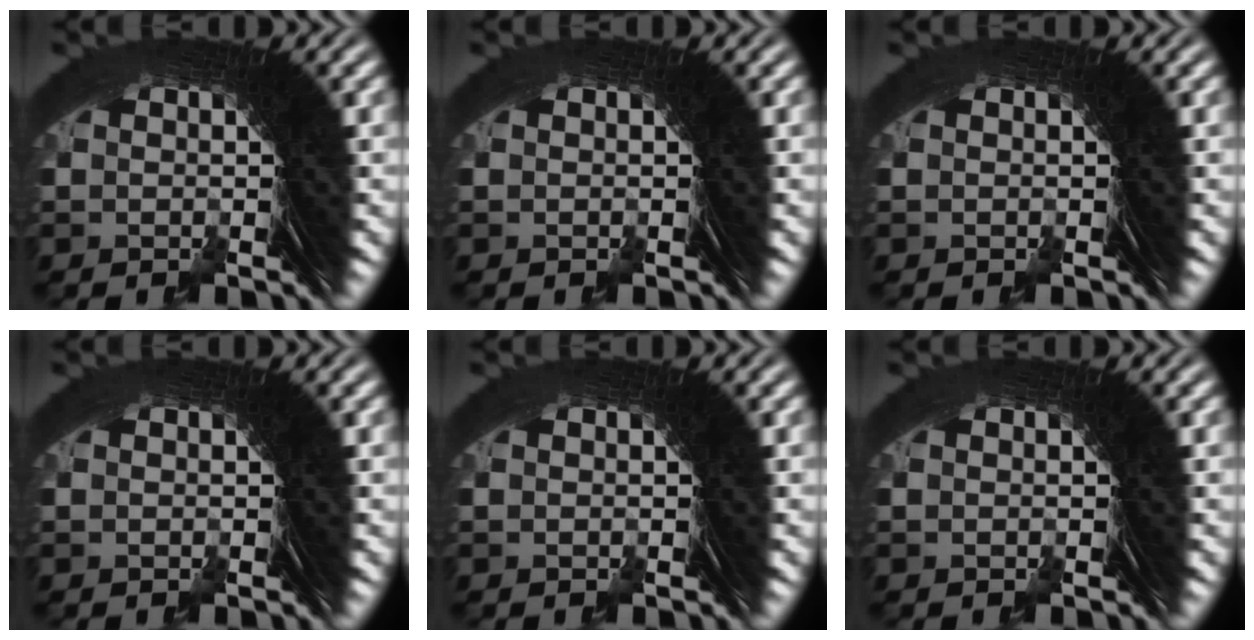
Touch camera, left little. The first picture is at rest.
{"total": 0.0}
{"total": 0.0}
{"total": 0.0}
{"total": 0.0}
{"total": 0.0}